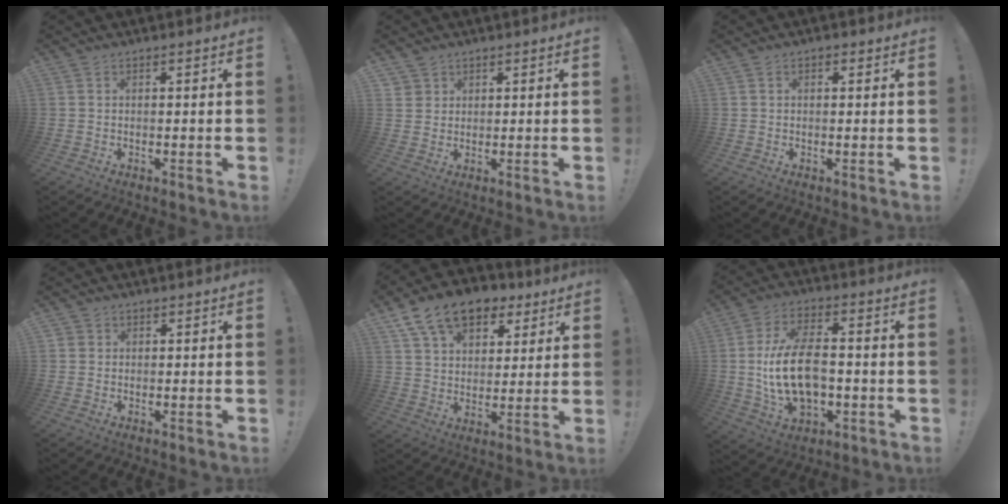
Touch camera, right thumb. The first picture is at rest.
{"total": 2.7, "force": [1.8, 2.0, 0.2], "torque": [-0.002, -0.010, 0.032]}
{"total": 0.8, "force": [0.2, 0.7, 0.3], "torque": [0.000, 0.000, 0.002]}
{"total": 1.1, "force": [0.4, 1.0, 0.1], "torque": [0.001, -0.002, 0.007]}
{"total": 14.9, "force": [8.9, 9.3, 7.5], "torque": [-0.120, -0.046, 0.165]}
{"total": 18.3, "force": [-1.7, 11.3, 14.4], "torque": [-0.272, 0.004, -0.031]}